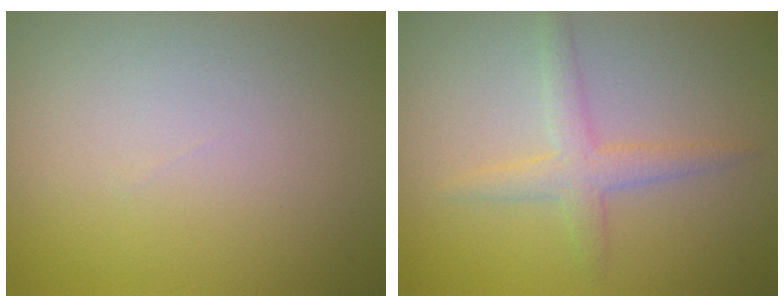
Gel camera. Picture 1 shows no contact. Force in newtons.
{"total": 2.6, "press": 2.6, "slide": 0.0}